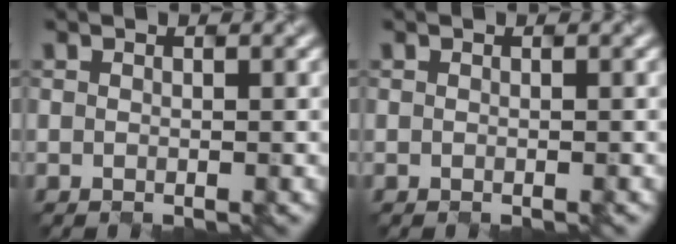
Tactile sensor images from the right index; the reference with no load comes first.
{"total": 0.0}